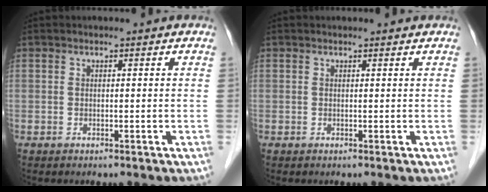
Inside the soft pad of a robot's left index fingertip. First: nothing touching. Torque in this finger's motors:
{"motor_torque": [0.09, -0.08, -0.01, 0.01]}